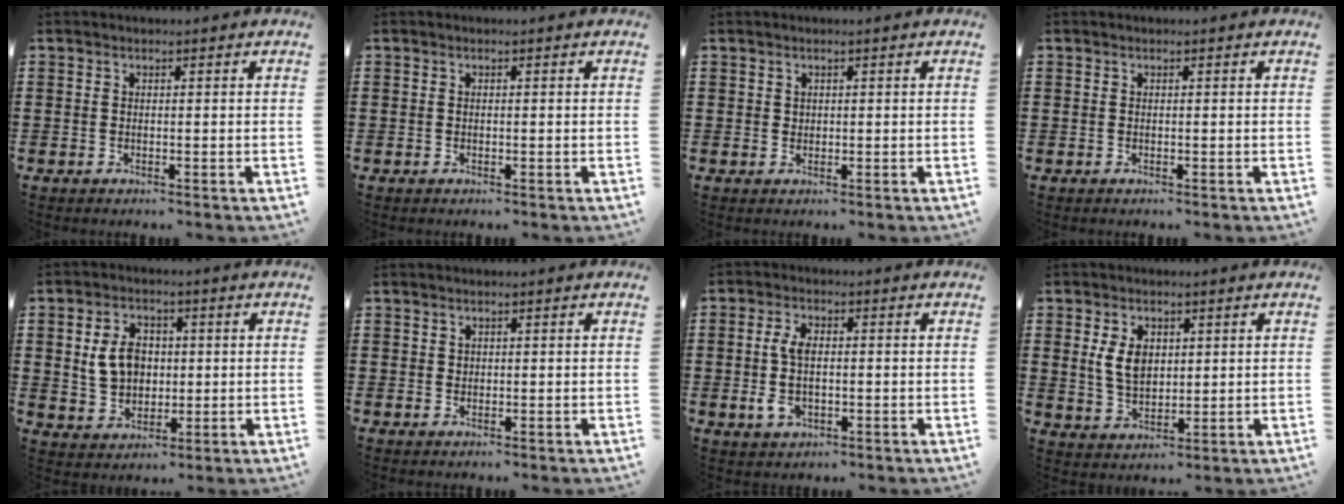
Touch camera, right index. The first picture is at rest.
{"total": 0.0}
{"total": 0.7, "force": [0.4, 0.6, 0.1], "torque": [-0.005, 0.000, 0.010]}
{"total": 0.0}
{"total": 6.6, "force": [0.8, 5.0, 4.2], "torque": [-0.102, 0.007, 0.007]}
{"total": 0.7, "force": [0.4, 0.5, 0.2], "torque": [-0.006, 0.000, 0.008]}
{"total": 5.2, "force": [-0.5, 2.9, 4.3], "torque": [-0.101, 0.001, -0.015]}
{"total": 5.6, "force": [1.3, 3.6, 4.1], "torque": [-0.096, 0.008, 0.020]}